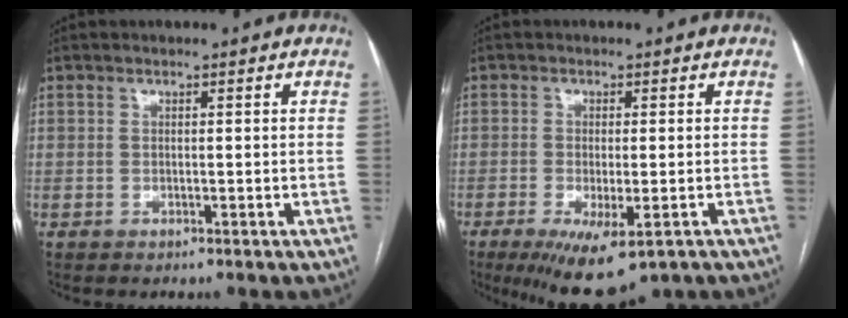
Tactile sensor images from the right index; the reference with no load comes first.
{"total": 9.7, "force": [-5.6, 2.8, 7.4], "torque": [-0.117, -0.023, -0.082]}